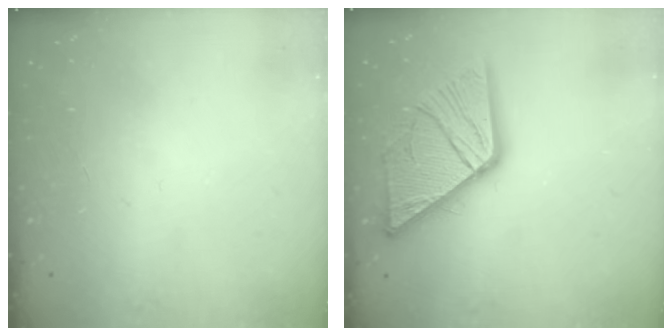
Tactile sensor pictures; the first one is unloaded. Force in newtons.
{"total": 15.7, "press": 15.6, "slide": 1.7}